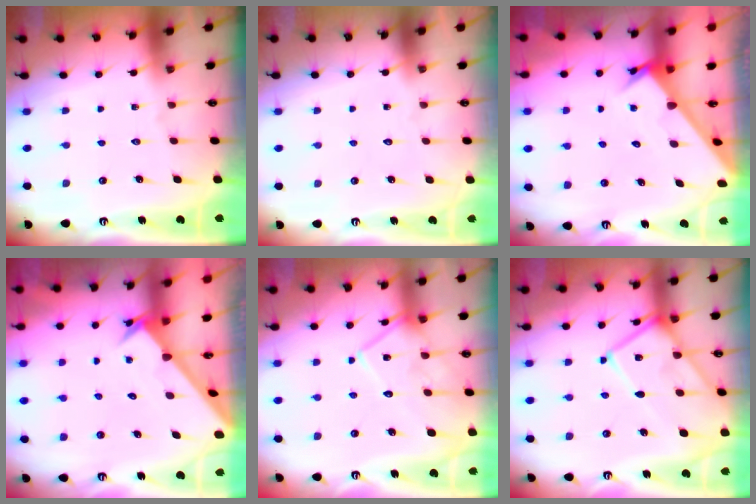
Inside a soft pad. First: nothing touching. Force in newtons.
{"total": 1.7, "press": 1.7, "slide": 0.1}
{"total": 2.9, "press": 2.9, "slide": 0.1}
{"total": 2.4, "press": 2.4, "slide": 0.2}
{"total": 13.3, "press": 13.2, "slide": 1.2}
{"total": 13.7, "press": 13.6, "slide": 1.6}